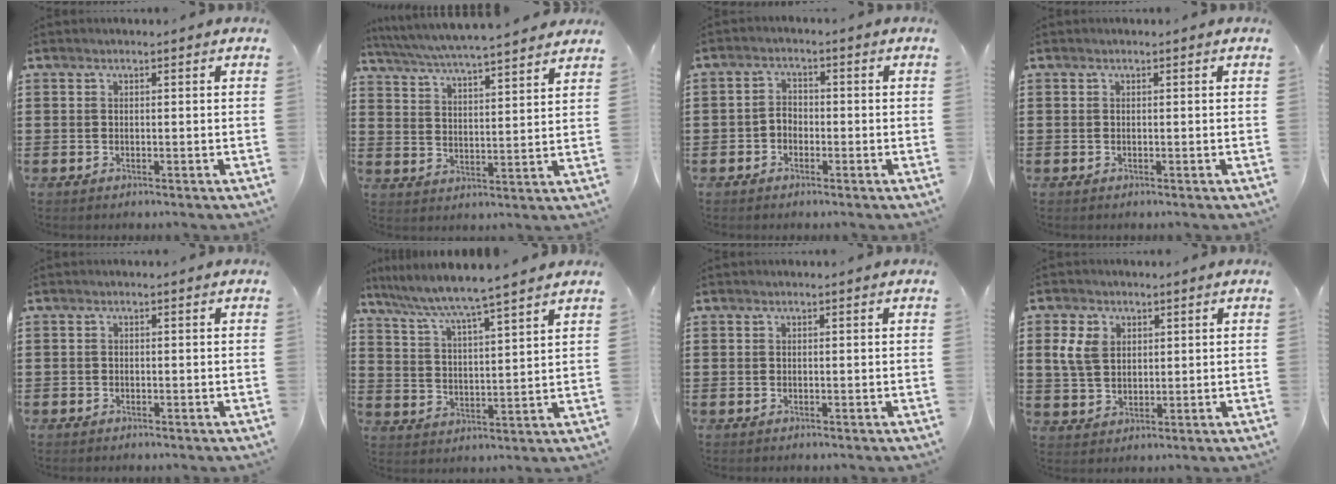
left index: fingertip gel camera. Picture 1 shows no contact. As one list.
[{"total": 4.8, "force": [4.6, -0.4, 1.4], "torque": [-0.049, -0.033, 0.076]}, {"total": 2.0, "force": [-1.2, 1.4, 0.9], "torque": [-0.021, 0.006, -0.026]}, {"total": 0.0}, {"total": 0.5, "force": [-0.4, 0.4, 0.1], "torque": [-0.002, 0.002, -0.010]}, {"total": 5.4, "force": [4.8, -0.9, 2.2], "torque": [-0.067, -0.037, 0.076]}, {"total": 0.0}, {"total": 5.0, "force": [1.9, 3.9, 2.6], "torque": [-0.073, 0.011, 0.031]}]